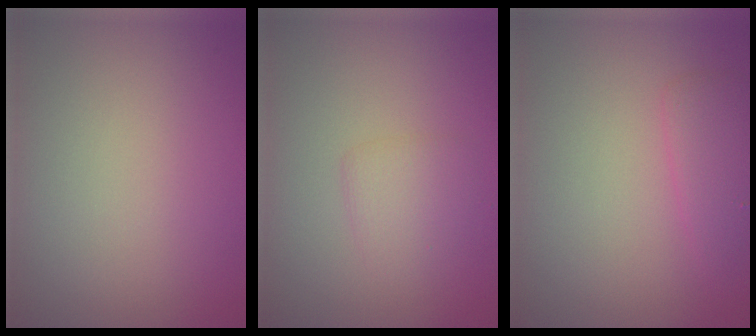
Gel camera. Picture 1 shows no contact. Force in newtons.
{"total": 1.8, "press": 1.8, "slide": 0.1}
{"total": 2.1, "press": 2.1, "slide": 0.2}